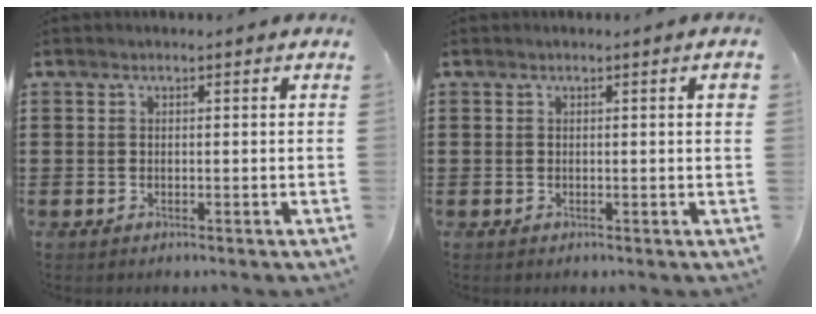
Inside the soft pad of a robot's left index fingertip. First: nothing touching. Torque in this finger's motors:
{"motor_torque": [-0.02, 0.02, 0.09, 0.01]}